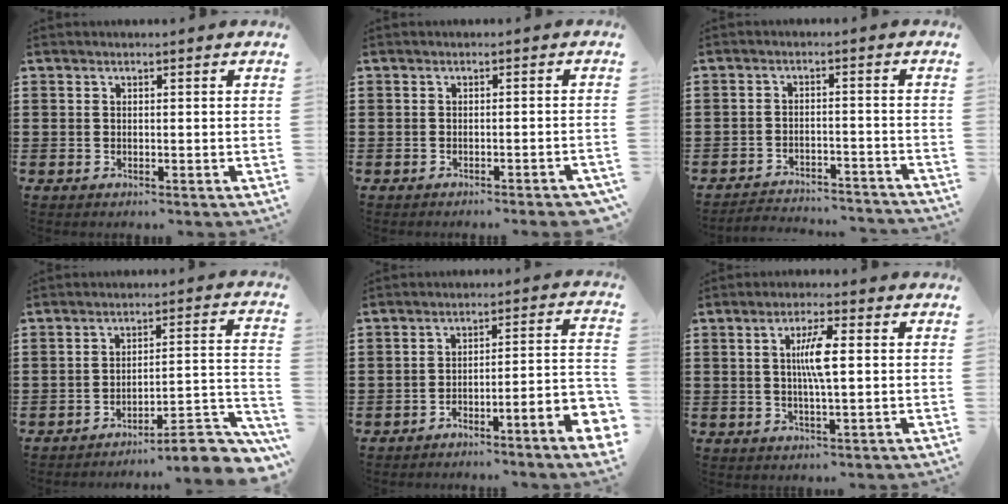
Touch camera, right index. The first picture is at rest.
{"total": 1.7, "force": [-1.4, -0.2, 1.0], "torque": [-0.016, 0.001, -0.027]}
{"total": 3.2, "force": [-3.2, 0.1, 0.2], "torque": [-0.011, 0.000, -0.069]}
{"total": 7.8, "force": [-6.2, 1.0, 4.5], "torque": [-0.064, -0.001, -0.115]}
{"total": 5.2, "force": [-4.3, -0.4, 2.8], "torque": [-0.044, -0.010, -0.087]}
{"total": 5.4, "force": [0.7, 0.8, 5.3], "torque": [-0.099, 0.002, 0.008]}